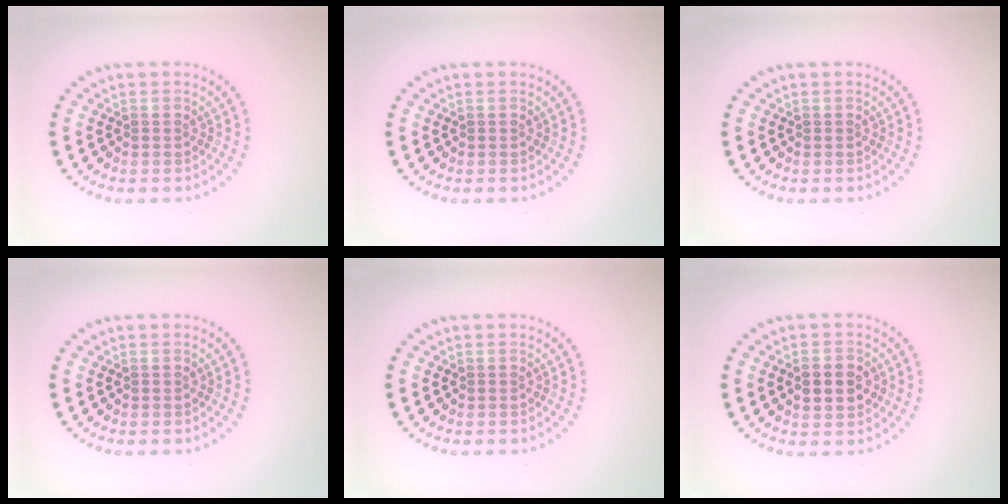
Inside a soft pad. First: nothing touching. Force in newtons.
{"total": 0.0}
{"total": 0.0}
{"total": 0.0}
{"total": 0.0}
{"total": 2.9, "press": 2.9, "slide": 0.0}